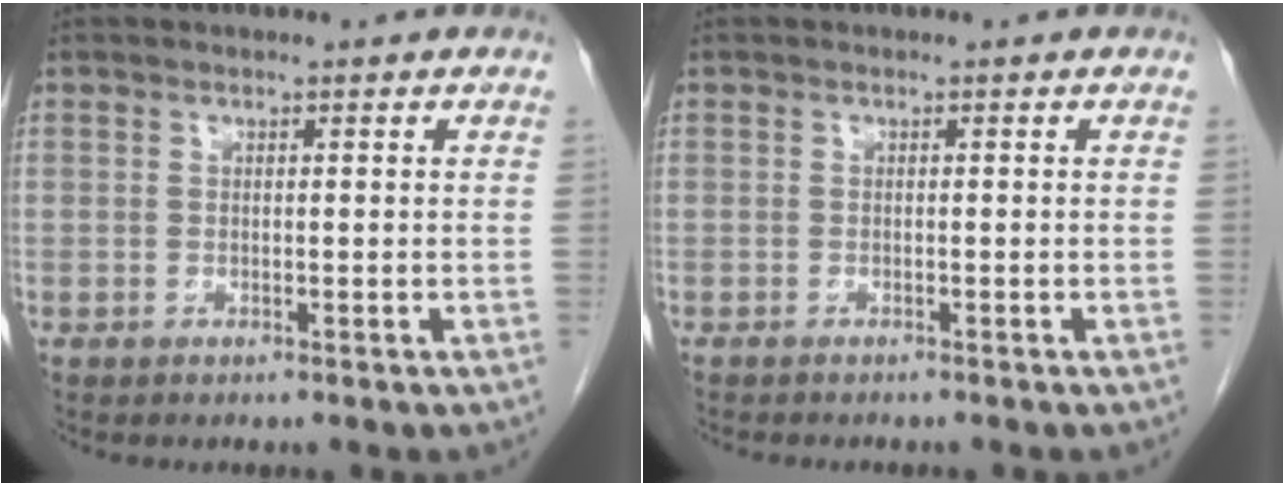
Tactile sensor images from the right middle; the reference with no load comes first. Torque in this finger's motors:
{"motor_torque": [1.11, -1.03, 0.07, 0.06]}